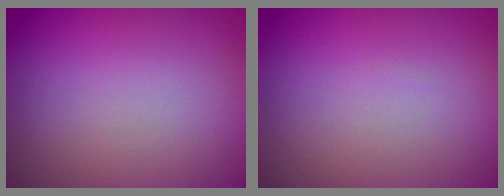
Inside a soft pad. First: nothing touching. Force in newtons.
{"total": 0.0}